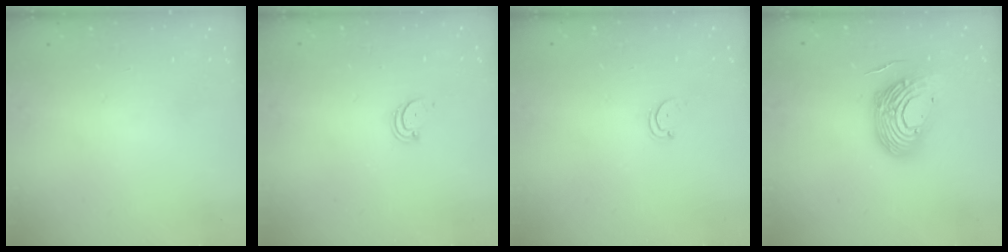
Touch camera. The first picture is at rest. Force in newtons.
{"total": 1.9, "press": 1.9, "slide": 0.2}
{"total": 1.5, "press": 1.5, "slide": 0.3}
{"total": 15.1, "press": 15.0, "slide": 1.9}